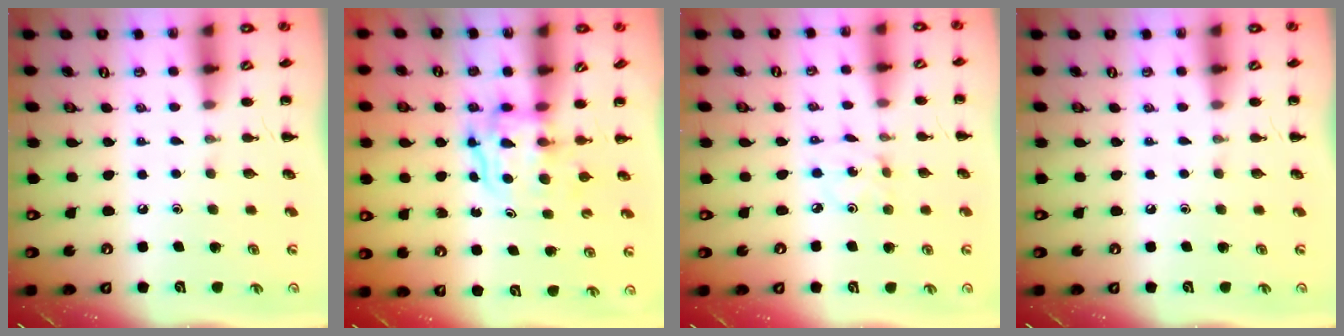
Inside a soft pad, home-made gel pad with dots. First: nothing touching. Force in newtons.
{"total": 3.5, "press": 3.5, "slide": 0.3}
{"total": 1.0, "press": 1.0, "slide": 0.2}
{"total": 0.0}